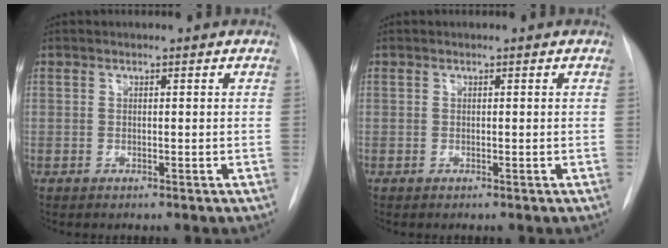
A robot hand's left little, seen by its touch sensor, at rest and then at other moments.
{"total": 0.0}